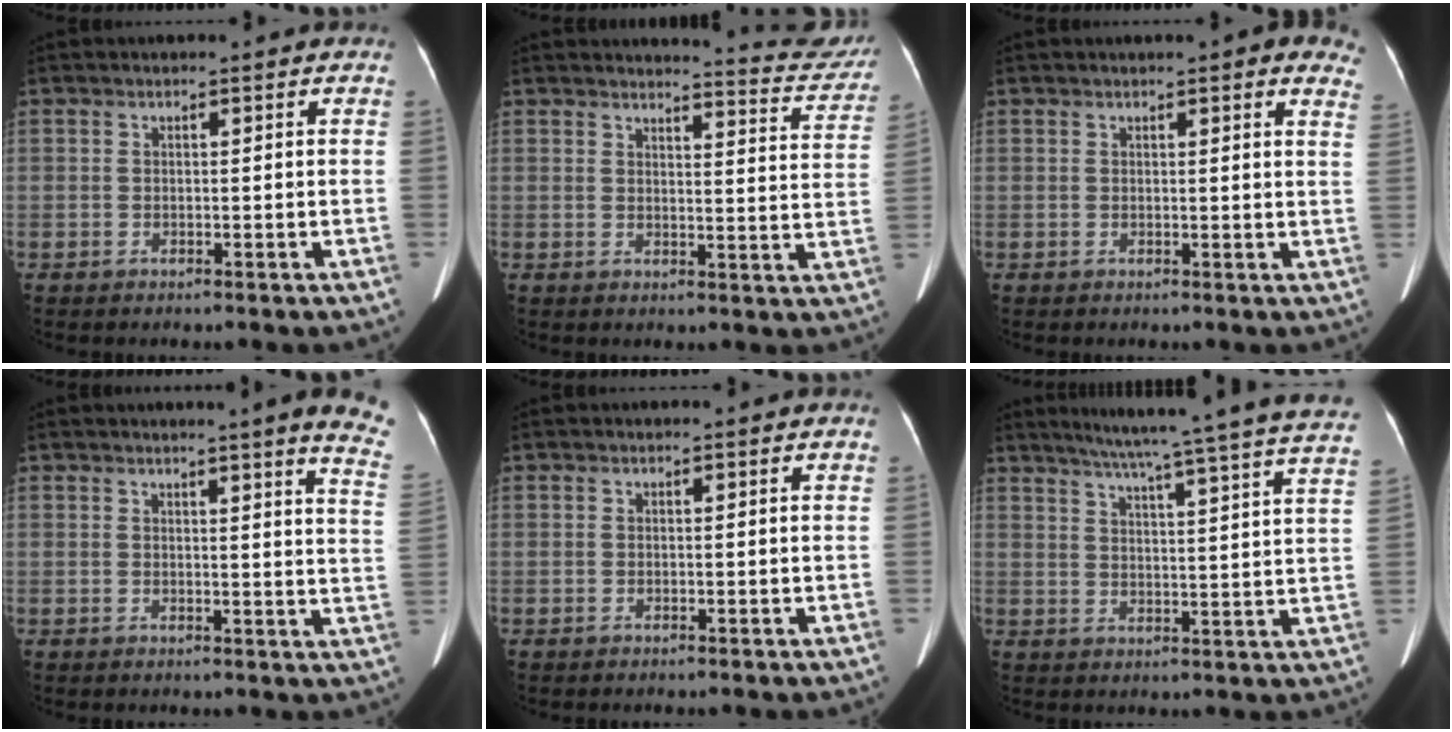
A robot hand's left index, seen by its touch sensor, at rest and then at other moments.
{"total": 10.6, "force": [10.5, 0.6, 0.8], "torque": [0.004, -0.065, 0.098]}
{"total": 7.6, "force": [5.7, 1.5, 4.8], "torque": [-0.041, 0.005, 0.045]}
{"total": 10.4, "force": [8.5, -0.6, 5.9], "torque": [-0.055, -0.052, 0.067]}
{"total": 0.0}
{"total": 25.8, "force": [22.8, -1.6, 11.9], "torque": [-0.185, -0.046, 0.280]}